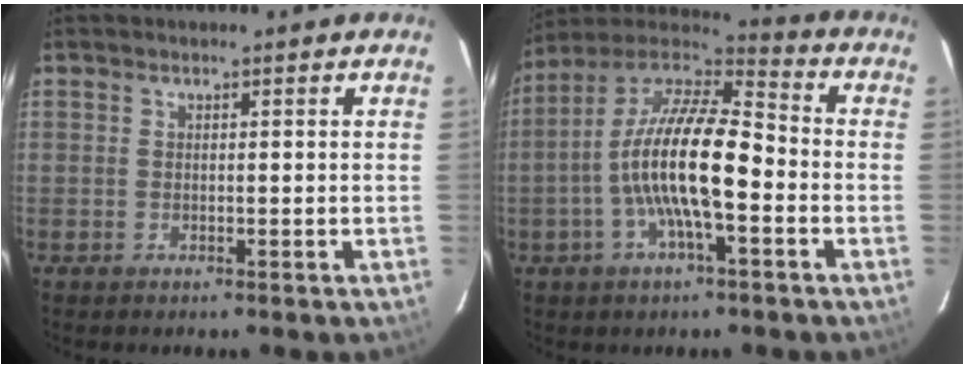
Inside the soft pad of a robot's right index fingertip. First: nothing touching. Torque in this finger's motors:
{"motor_torque": [2.14, 0.00, 1.05, 0.21]}